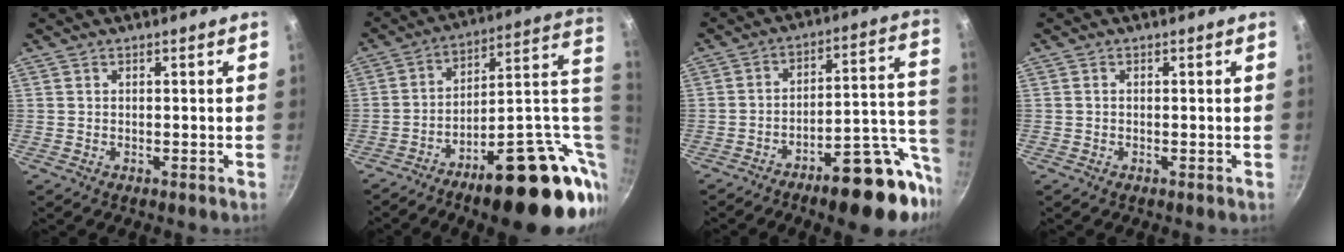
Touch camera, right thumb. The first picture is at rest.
{"total": 27.0, "force": [-4.8, 11.2, 24.1], "torque": [-0.305, 0.024, -0.062]}
{"total": 19.5, "force": [-10.2, 6.7, 15.1], "torque": [-0.157, 0.064, -0.147]}
{"total": 0.0}